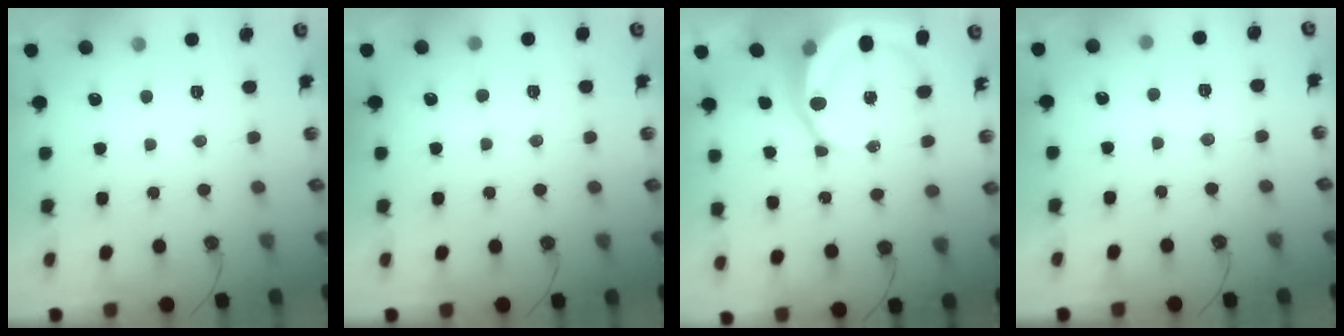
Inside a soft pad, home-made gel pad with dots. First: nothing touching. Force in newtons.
{"total": 3.2, "press": 3.2, "slide": 0.5}
{"total": 12.7, "press": 12.6, "slide": 1.6}
{"total": 4.4, "press": 4.4, "slide": 0.4}